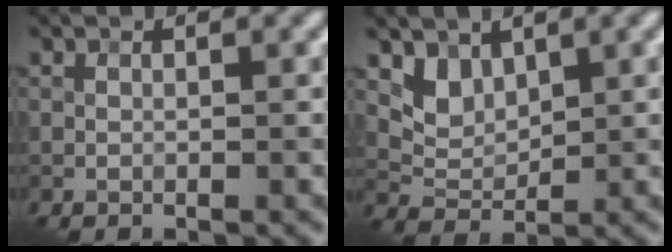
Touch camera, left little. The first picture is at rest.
{"total": 2.3, "force": [1.6, 1.3, 0.9], "torque": [-0.027, -0.016, 0.038]}